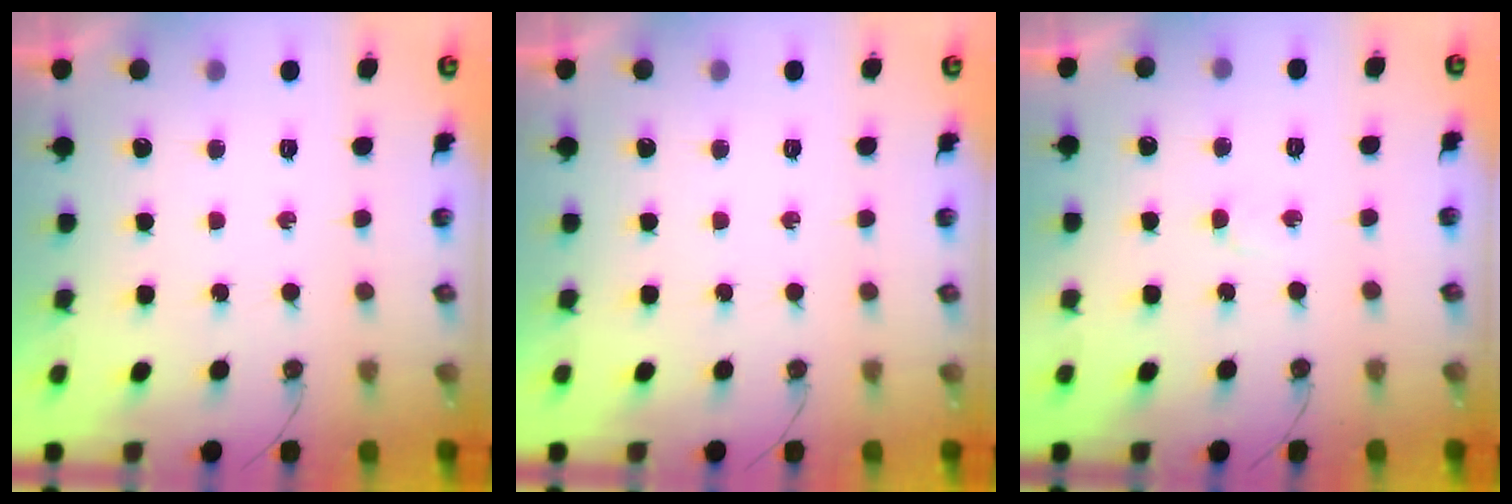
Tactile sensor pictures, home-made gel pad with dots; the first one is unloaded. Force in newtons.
{"total": 0.0}
{"total": 1.8, "press": 1.4, "slide": 1.1}